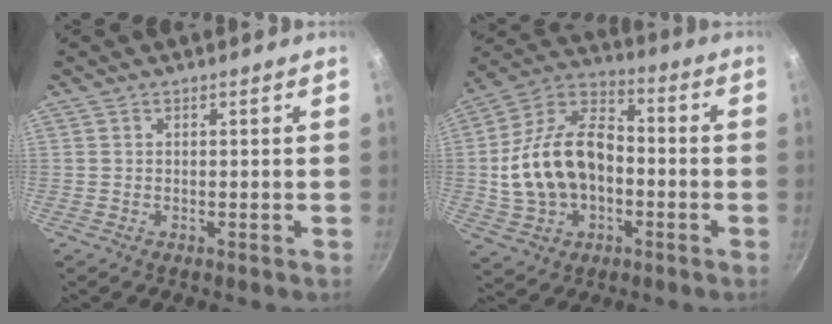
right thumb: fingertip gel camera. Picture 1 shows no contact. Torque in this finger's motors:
{"motor_torque": [-0.35, 1.23, 1.24, -1.15, 0.18]}